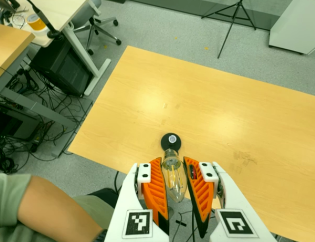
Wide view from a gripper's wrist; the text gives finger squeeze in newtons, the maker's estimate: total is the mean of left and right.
{"total": 19.6, "left": 21.2, "right": 18.0}